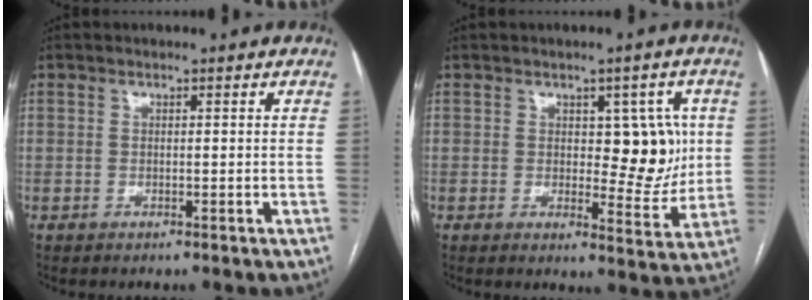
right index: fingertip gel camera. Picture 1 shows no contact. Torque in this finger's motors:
{"motor_torque": [0.58, 0.43, 0.13, 0.02]}